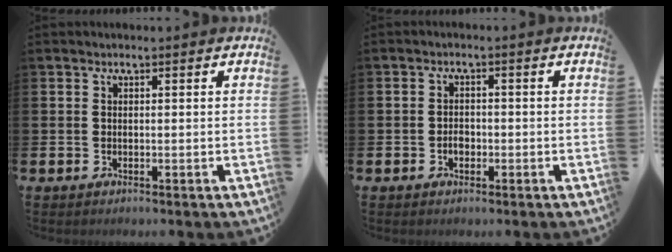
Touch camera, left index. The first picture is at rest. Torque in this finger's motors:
{"motor_torque": [0.05, 0.05, 0.02, 0.04]}